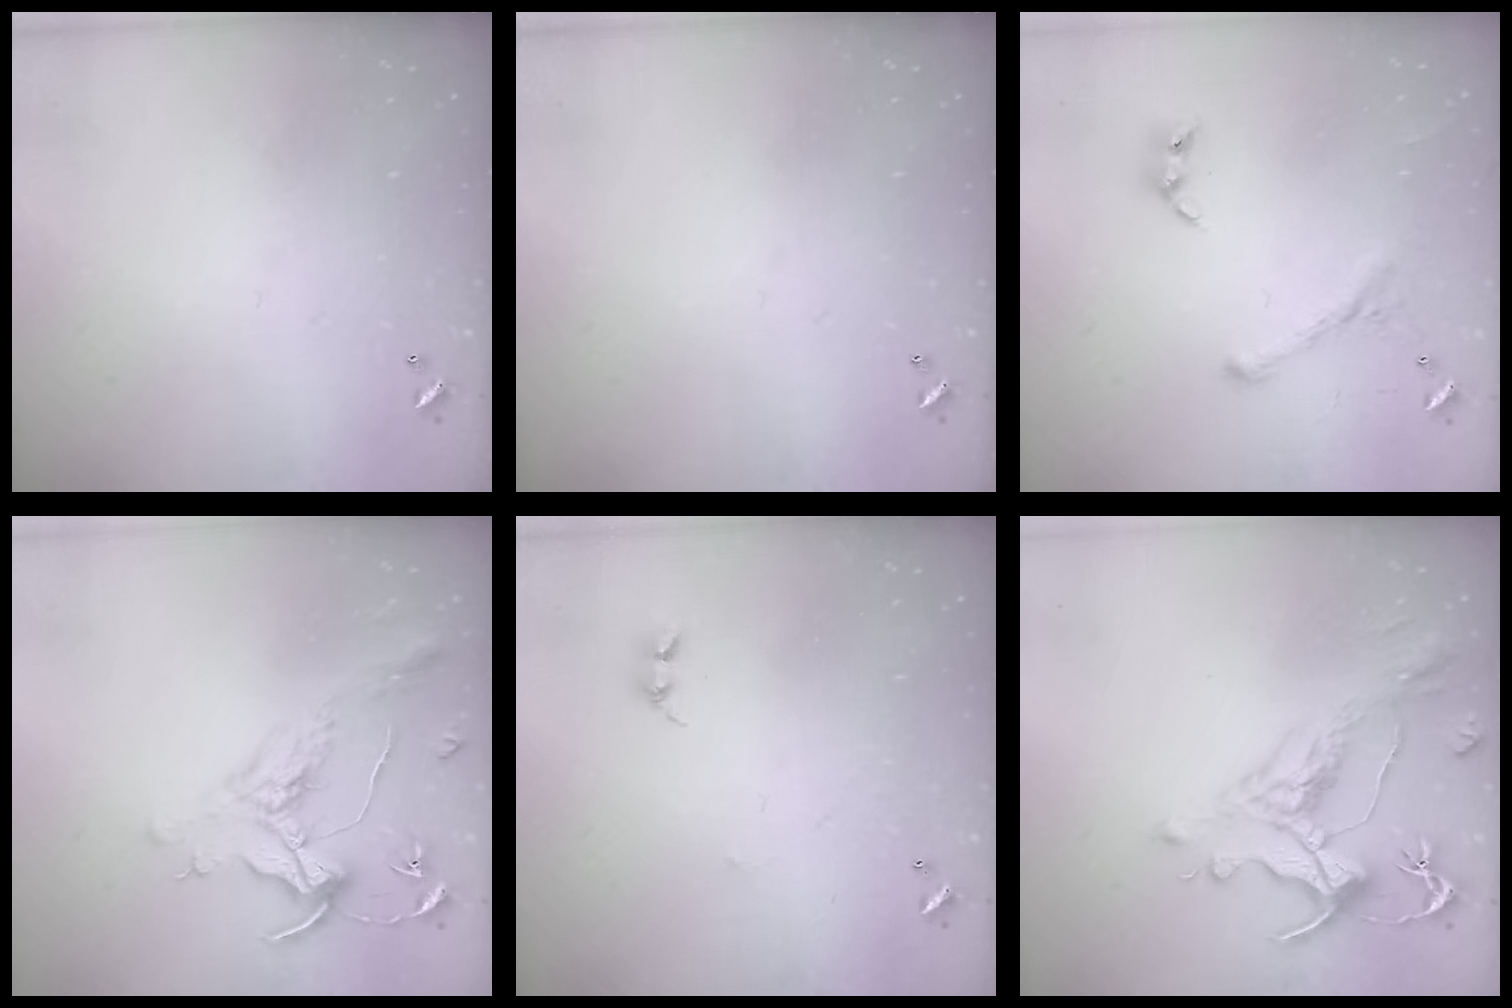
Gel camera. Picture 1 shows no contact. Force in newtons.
{"total": 0.0}
{"total": 1.0, "press": 0.7, "slide": 0.7}
{"total": 1.5, "press": 1.3, "slide": 0.7}
{"total": 2.9, "press": 2.9, "slide": 0.3}
{"total": 1.1, "press": 0.0, "slide": 1.1}